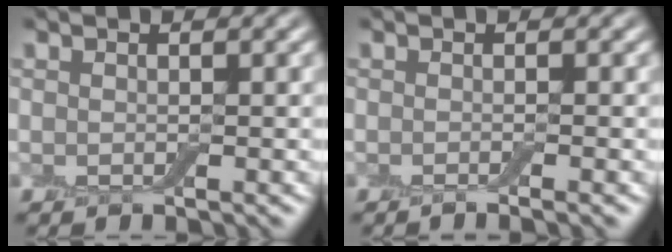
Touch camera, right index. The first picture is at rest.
{"total": 1.5, "force": [-0.7, 0.3, 1.3], "torque": [-0.008, -0.002, -0.014]}